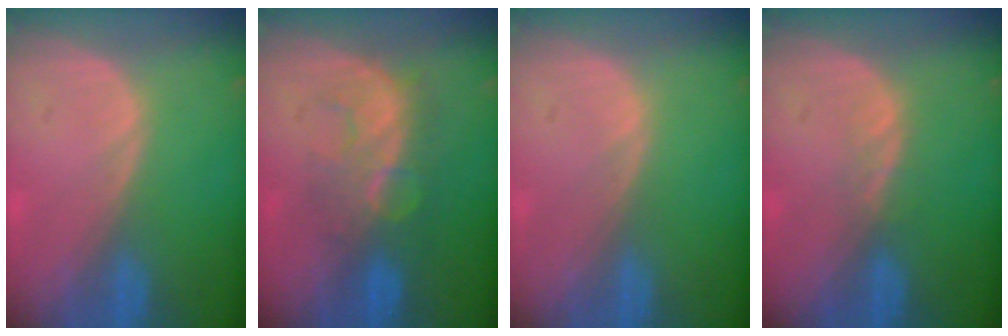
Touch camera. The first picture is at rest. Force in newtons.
{"total": 7.9, "press": 7.5, "slide": 2.7}
{"total": 0.0}
{"total": 1.5, "press": 1.5, "slide": 0.2}